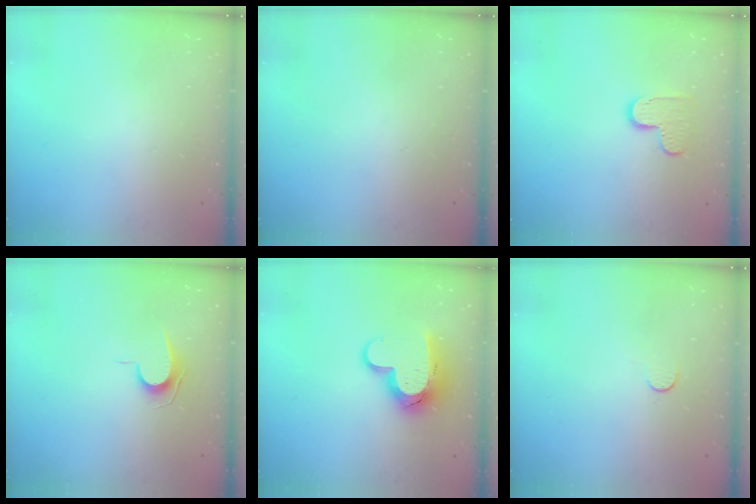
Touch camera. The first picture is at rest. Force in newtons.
{"total": 0.0}
{"total": 7.0, "press": 7.0, "slide": 0.3}
{"total": 7.0, "press": 7.0, "slide": 0.6}
{"total": 13.6, "press": 13.5, "slide": 1.3}
{"total": 3.3, "press": 3.2, "slide": 0.3}